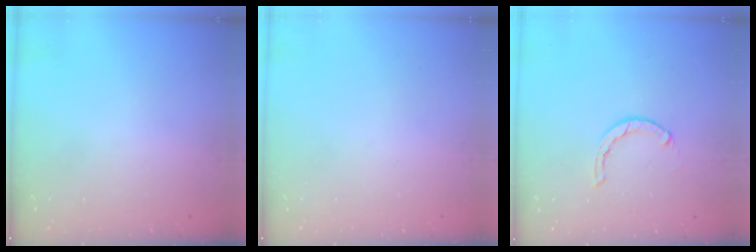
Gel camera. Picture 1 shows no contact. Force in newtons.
{"total": 0.0}
{"total": 1.6, "press": 1.5, "slide": 0.4}